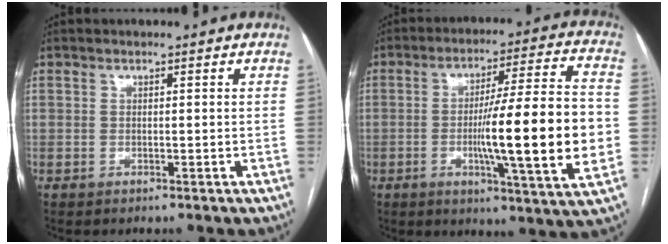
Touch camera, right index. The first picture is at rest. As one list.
[{"total": 19.1, "force": [-2.7, 0.5, 18.9], "torque": [-0.278, 0.000, -0.042]}]